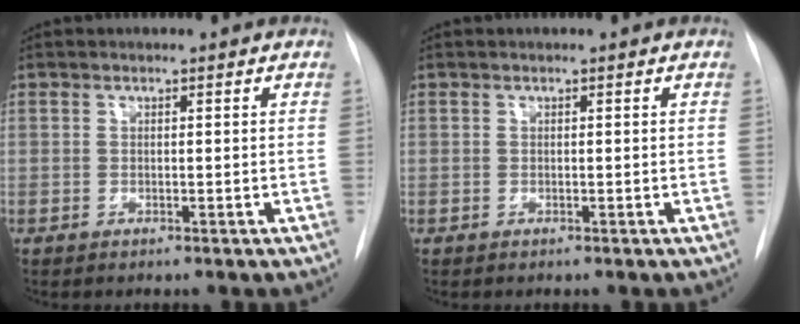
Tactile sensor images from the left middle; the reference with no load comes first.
{"total": 0.0}